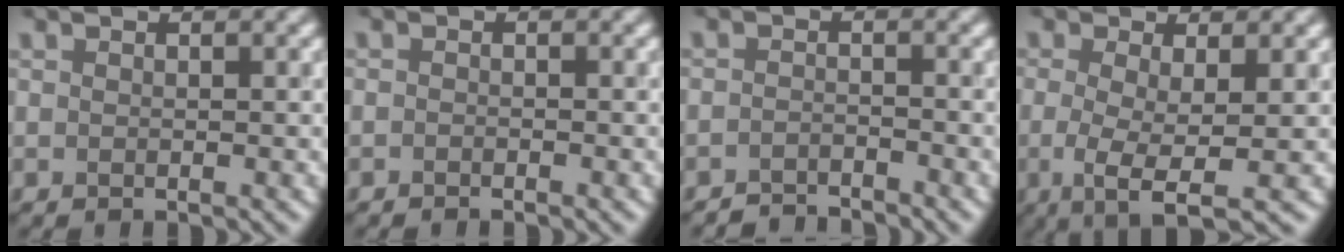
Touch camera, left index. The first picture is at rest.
{"total": 0.7, "force": [-0.6, 0.0, -0.2], "torque": [0.005, 0.003, -0.009]}
{"total": 2.4, "force": [-2.4, 0.2, -0.1], "torque": [0.009, 0.005, -0.044]}
{"total": 4.7, "force": [-1.0, 1.5, 4.3], "torque": [-0.084, -0.010, -0.014]}